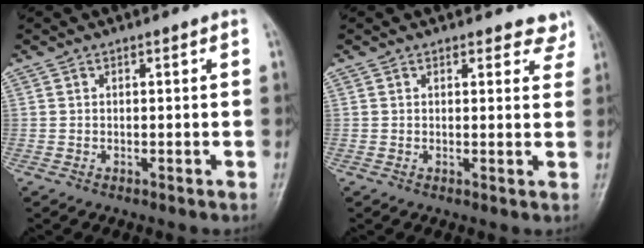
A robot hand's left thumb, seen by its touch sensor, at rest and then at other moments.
{"total": 4.0, "force": [3.6, 1.7, 0.5], "torque": [0.029, -0.020, 0.022]}